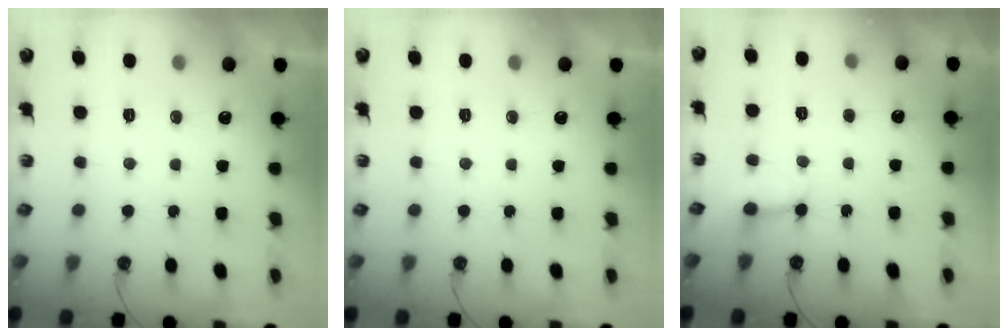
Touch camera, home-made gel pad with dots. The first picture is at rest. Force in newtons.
{"total": 0.0}
{"total": 3.2, "press": 3.2, "slide": 0.6}